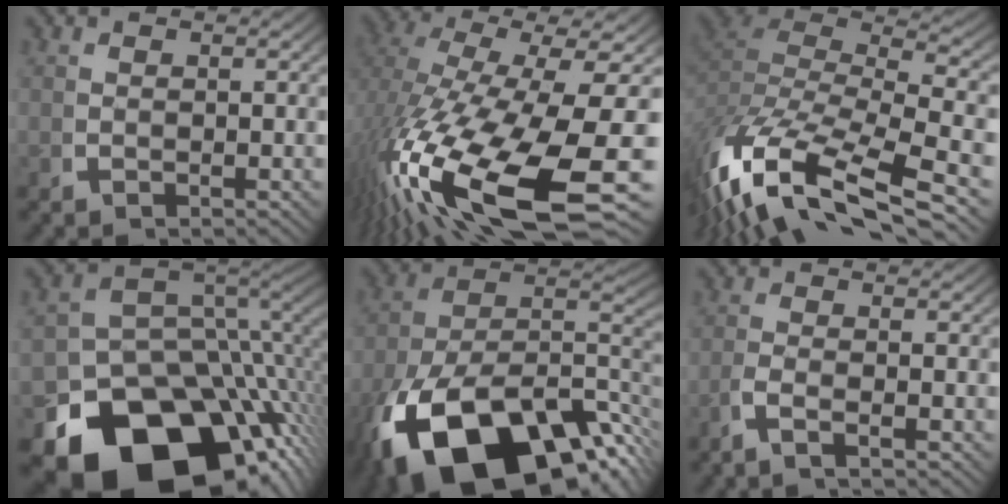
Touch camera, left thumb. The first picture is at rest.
{"total": 15.6, "force": [-3.8, 7.7, 13.1], "torque": [-0.290, -0.065, -0.017]}
{"total": 12.4, "force": [-2.6, 7.6, 9.5], "torque": [-0.211, -0.023, -0.034]}
{"total": 23.5, "force": [-8.9, 15.0, 15.7], "torque": [-0.249, -0.065, -0.120]}
{"total": 21.1, "force": [-6.9, 12.9, 15.3], "torque": [-0.275, -0.061, -0.082]}
{"total": 2.0, "force": [-1.1, 0.0, 1.7], "torque": [-0.039, 0.005, -0.028]}